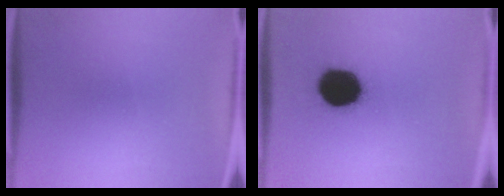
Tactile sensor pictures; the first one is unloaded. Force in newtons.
{"total": 15.6}